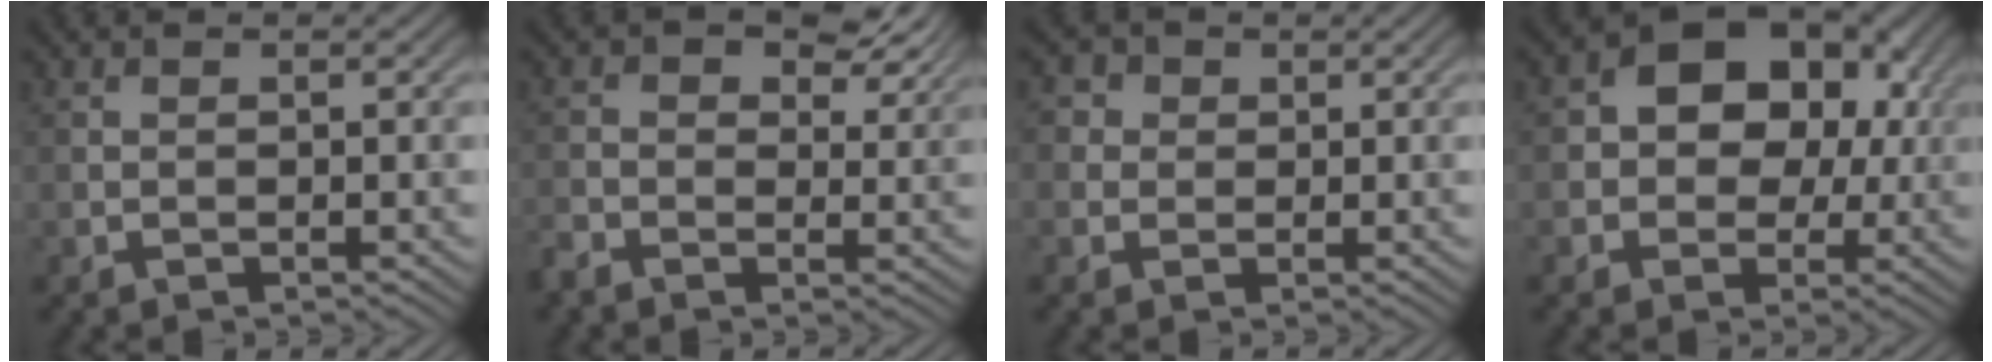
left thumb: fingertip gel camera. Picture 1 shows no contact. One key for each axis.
{"total": 6.0, "fx": 1.2, "fy": 4.0, "fz": 4.3, "tx": -0.070, "ty": -0.005, "tz": 0.009}
{"total": 2.8, "fx": 1.0, "fy": 2.5, "fz": 0.9, "tx": -0.029, "ty": 0.001, "tz": 0.008}
{"total": 10.3, "fx": 1.7, "fy": 7.8, "fz": 6.5, "tx": -0.083, "ty": 0.020, "tz": 0.005}